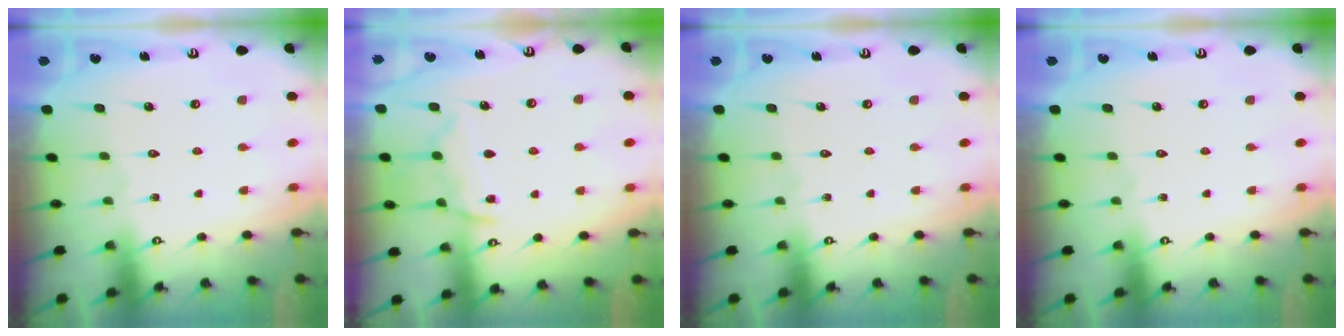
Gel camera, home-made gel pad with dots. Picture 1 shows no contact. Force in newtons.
{"total": 10.7, "press": 10.6, "slide": 1.2}
{"total": 0.0}
{"total": 0.0}